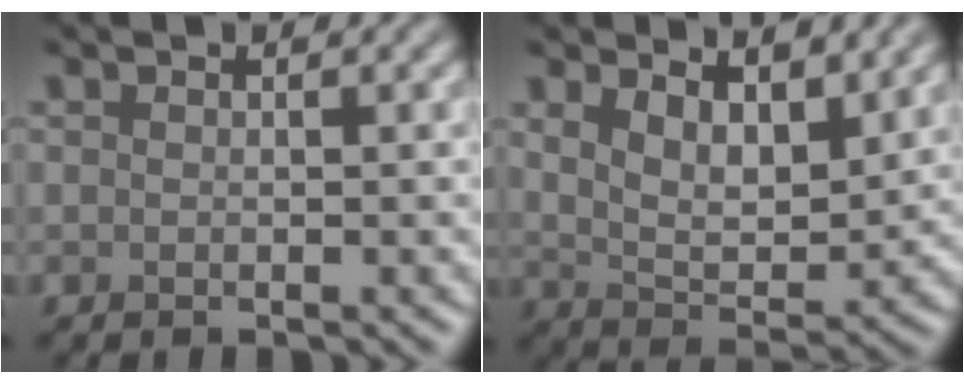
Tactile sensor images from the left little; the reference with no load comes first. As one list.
[{"total": 5.7, "force": [3.4, 2.4, 3.9], "torque": [-0.076, -0.011, 0.057]}]